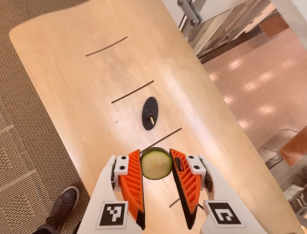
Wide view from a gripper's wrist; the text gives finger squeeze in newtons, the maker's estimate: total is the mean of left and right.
{"total": 7.7, "left": 7.9, "right": 7.6}